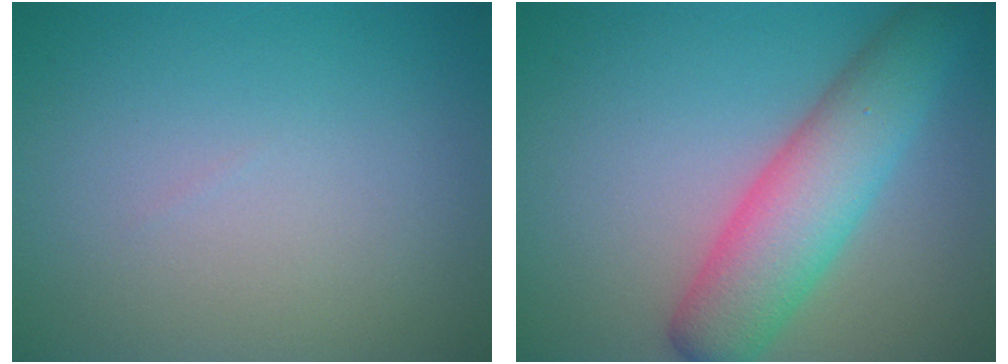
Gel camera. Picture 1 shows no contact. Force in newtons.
{"total": 6.7, "press": 6.7, "slide": 0.1}